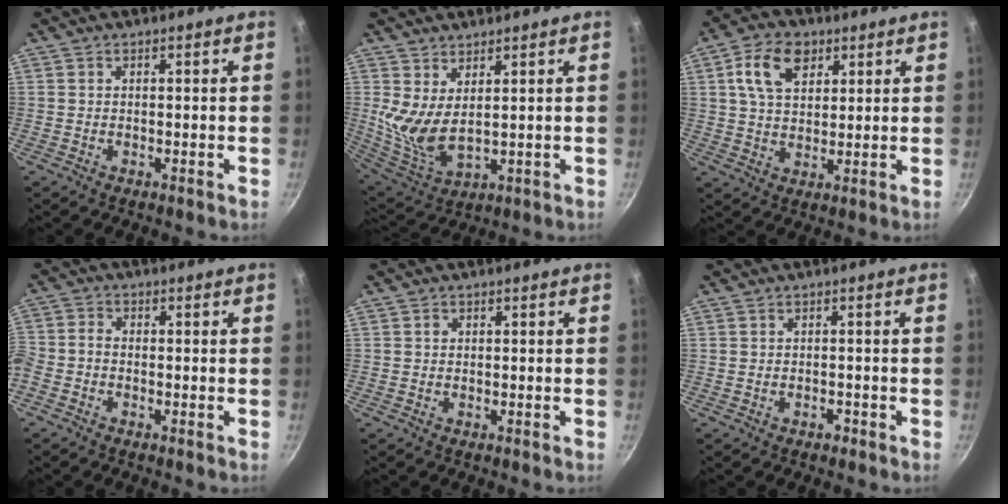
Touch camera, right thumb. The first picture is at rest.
{"total": 8.3, "force": [3.3, 3.7, 6.7], "torque": [-0.124, -0.043, 0.076]}
{"total": 10.2, "force": [4.0, 6.8, 6.5], "torque": [-0.095, 0.000, 0.067]}
{"total": 4.4, "force": [-2.3, 2.8, 2.5], "torque": [-0.066, 0.022, -0.062]}
{"total": 0.7, "force": [0.1, 0.6, 0.3], "torque": [-0.002, 0.004, 0.002]}
{"total": 1.1, "force": [-0.8, 0.6, 0.5], "torque": [-0.007, 0.008, -0.008]}